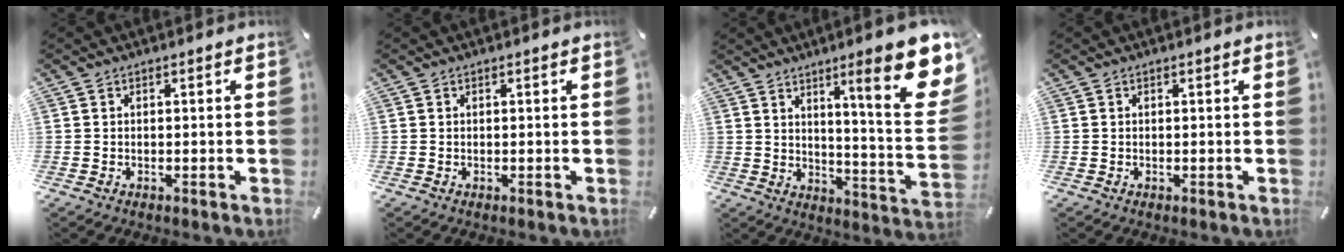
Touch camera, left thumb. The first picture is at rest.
{"total": 0.0}
{"total": 19.1, "force": [9.7, 3.5, 16.0], "torque": [-0.229, -0.067, 0.140]}
{"total": 0.0}